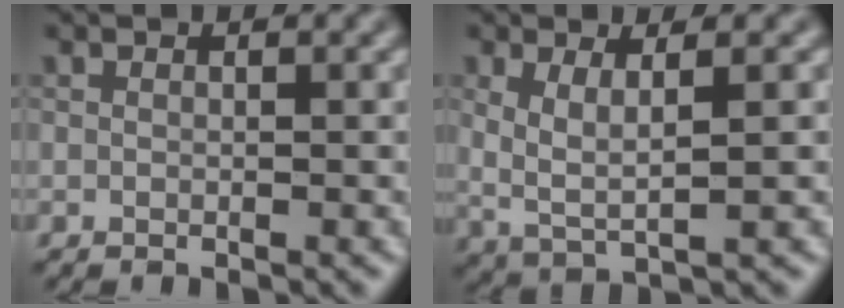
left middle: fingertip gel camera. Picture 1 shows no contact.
{"total": 3.2, "force": [0.8, 0.9, 3.0], "torque": [-0.059, -0.006, 0.019]}